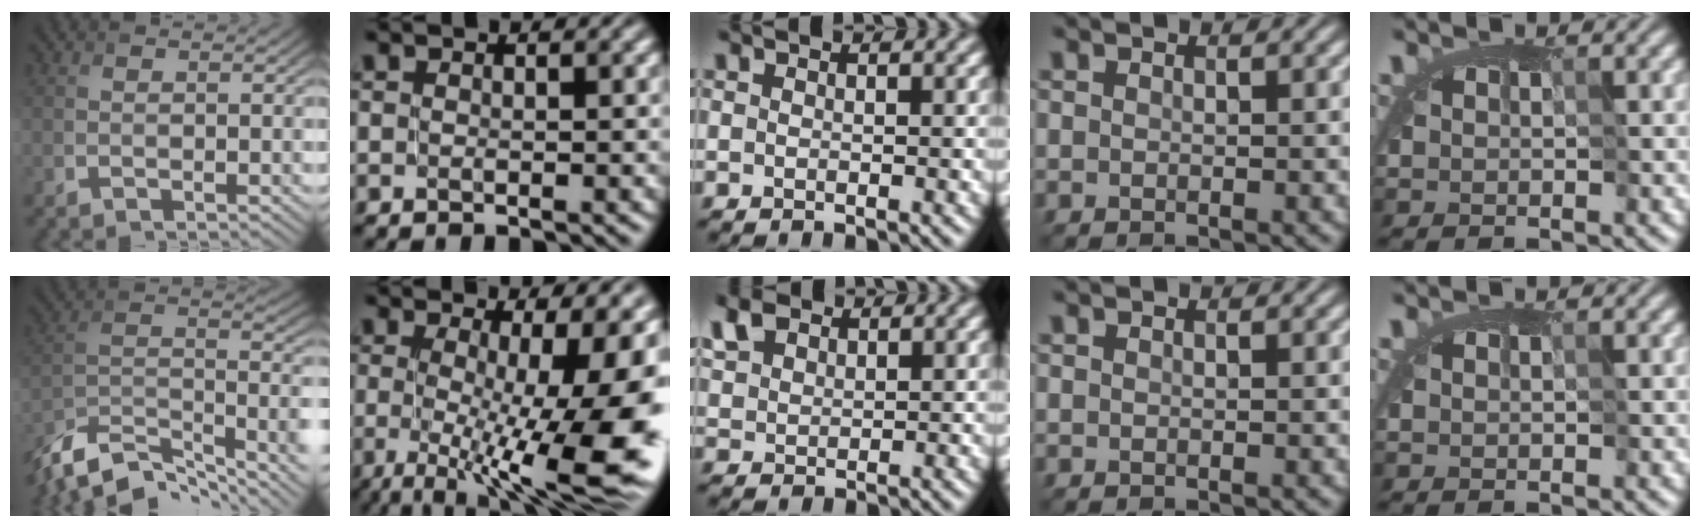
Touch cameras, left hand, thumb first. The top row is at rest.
{"thumb": {"total": 12.4, "force": [-8.5, 4.8, 7.6], "torque": [-0.161, -0.010, -0.152]}, "index": {"total": 14.5, "force": [-2.0, 4.8, 13.5], "torque": [-0.187, -0.013, -0.018]}, "middle": {"total": 2.8, "force": [2.0, 1.6, 1.1], "torque": [-0.034, 0.011, 0.040]}}